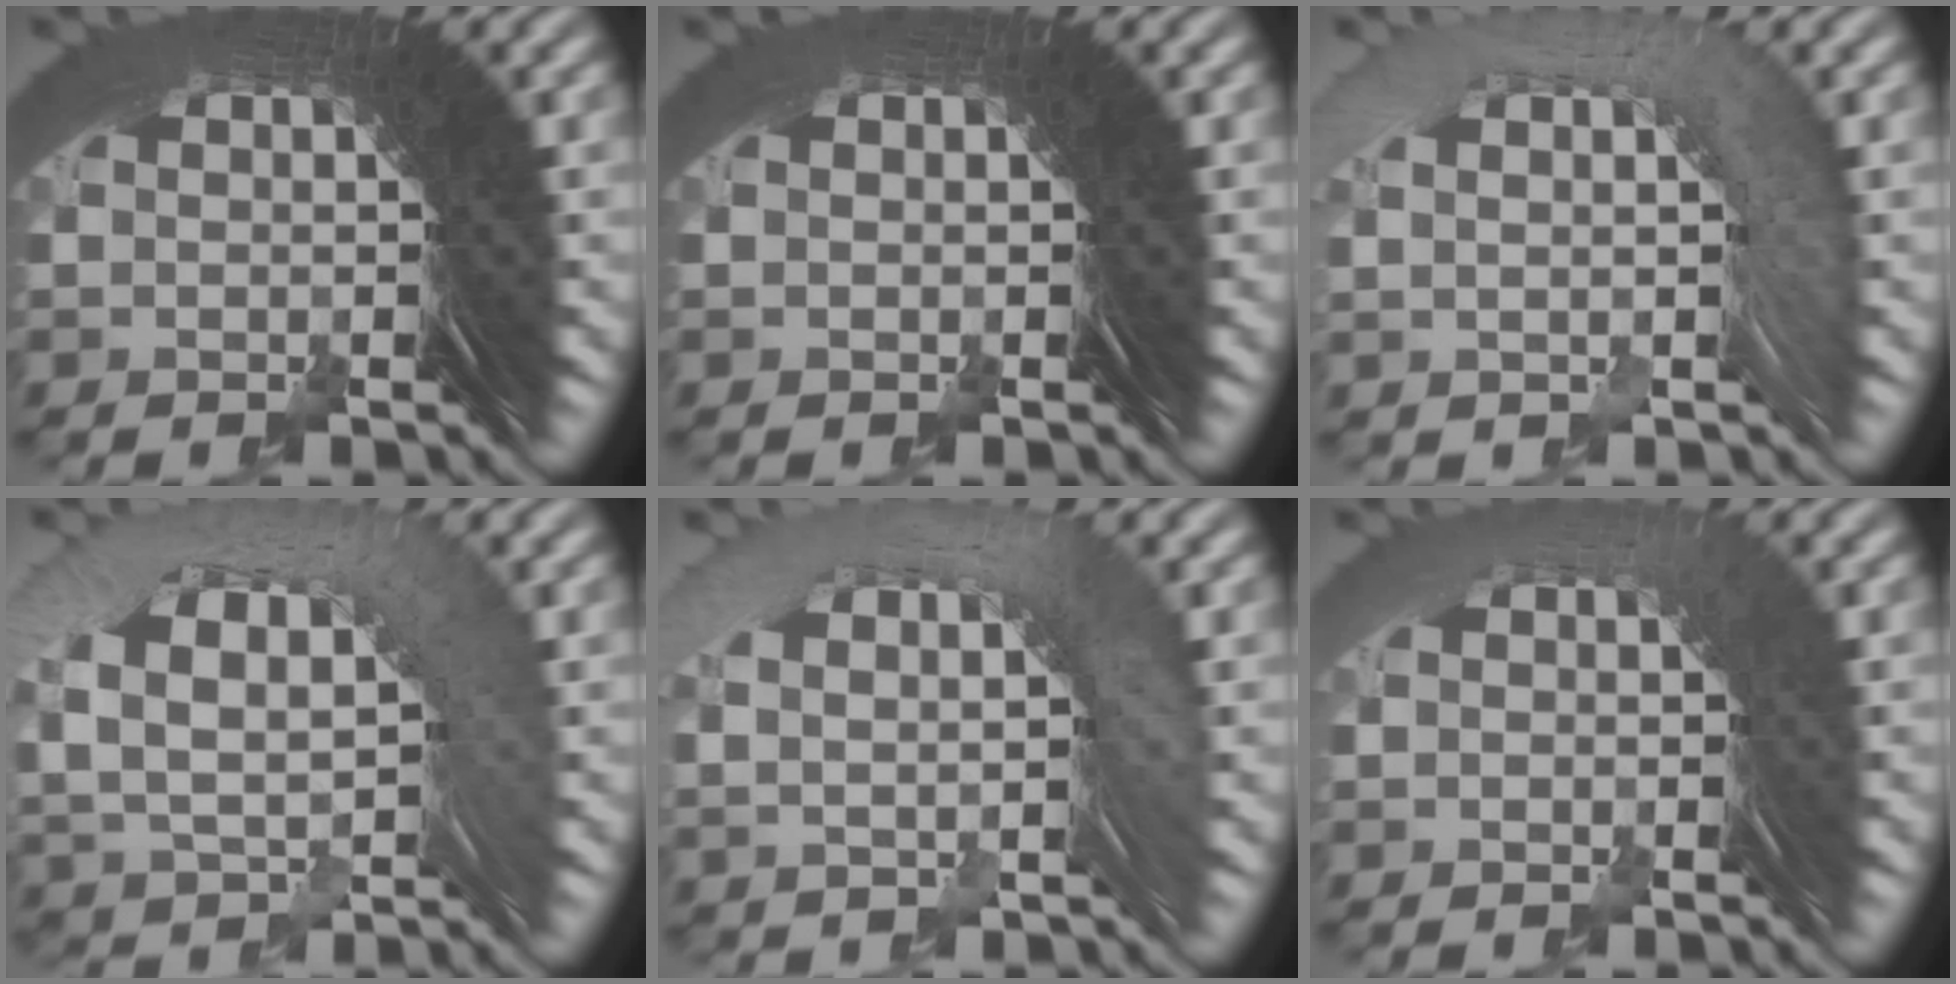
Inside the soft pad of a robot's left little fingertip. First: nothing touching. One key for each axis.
{"total": 0.0}
{"total": 4.0, "fx": 1.1, "fy": 1.5, "fz": 3.6, "tx": -0.045, "ty": 0.033, "tz": 0.011}
{"total": 8.1, "fx": 1.3, "fy": 5.3, "fz": 6.0, "tx": -0.111, "ty": 0.011, "tz": 0.023}
{"total": 4.9, "fx": 1.7, "fy": 2.0, "fz": 4.1, "tx": -0.052, "ty": 0.030, "tz": 0.023}
{"total": 0.9, "fx": -0.6, "fy": -0.1, "fz": 0.6, "tx": 0.012, "ty": 0.014, "tz": -0.016}